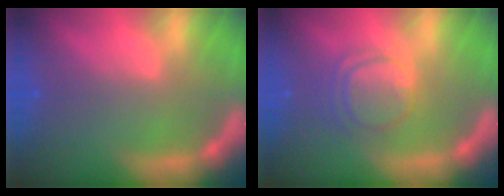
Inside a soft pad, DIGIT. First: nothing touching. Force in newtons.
{"total": 4.5}